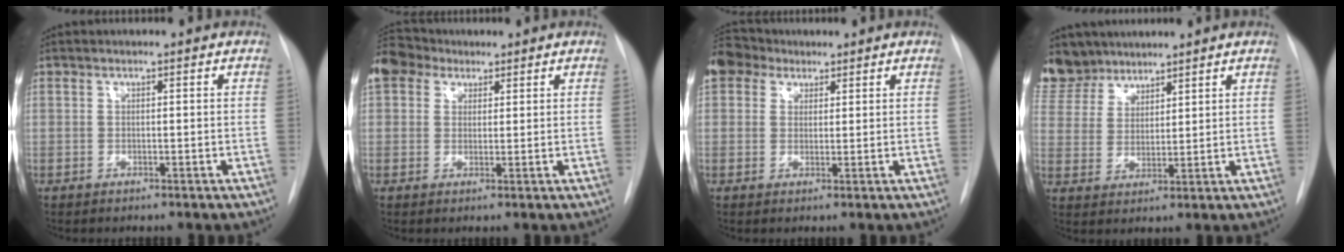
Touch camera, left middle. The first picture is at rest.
{"total": 9.5, "force": [6.4, 6.3, 3.1], "torque": [-0.081, 0.047, 0.123]}
{"total": 7.6, "force": [5.4, 5.0, 1.9], "torque": [-0.042, 0.036, 0.105]}
{"total": 11.2, "force": [9.4, 6.0, 1.4], "torque": [-0.049, 0.017, 0.195]}